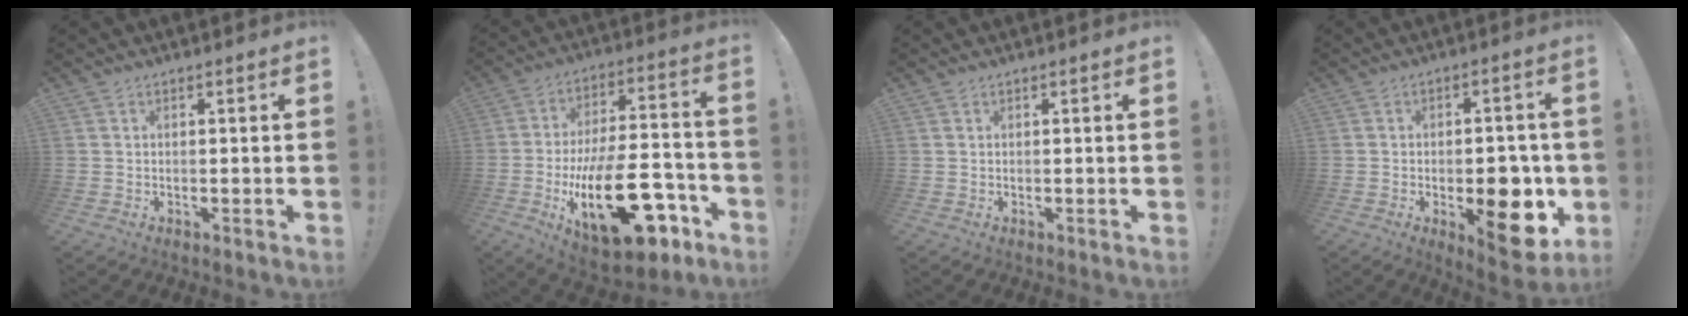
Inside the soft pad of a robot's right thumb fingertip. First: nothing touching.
{"total": 28.2, "force": [-9.9, 12.7, 23.1], "torque": [-0.387, 0.062, -0.149]}
{"total": 0.0}
{"total": 14.3, "force": [-3.7, 7.3, 11.8], "torque": [-0.110, 0.004, -0.046]}